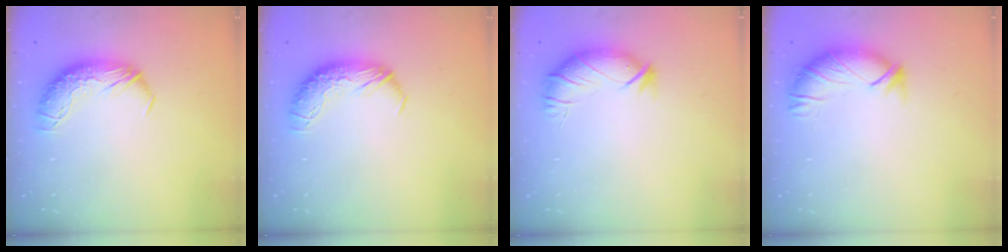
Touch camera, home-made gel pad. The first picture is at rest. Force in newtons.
{"total": 0.0}
{"total": 3.0, "press": 2.4, "slide": 1.9}
{"total": 3.7, "press": 3.4, "slide": 1.3}